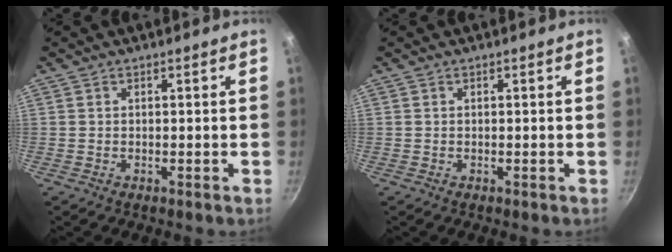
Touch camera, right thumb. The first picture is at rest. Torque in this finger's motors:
{"motor_torque": [0.02, -0.02, 0.09, 0.13, 0.01]}